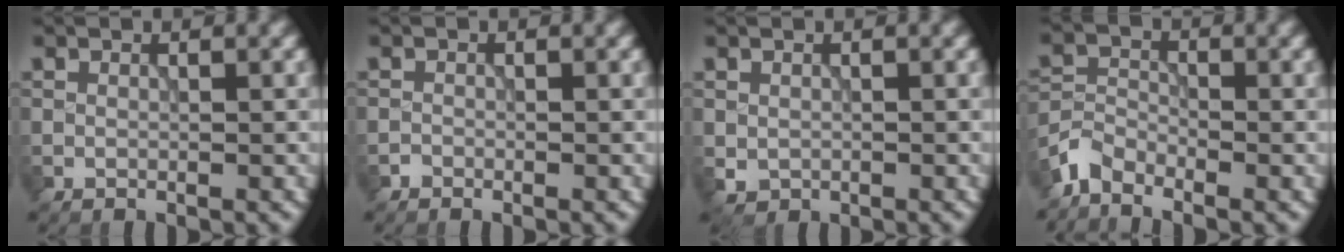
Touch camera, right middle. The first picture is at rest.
{"total": 0.5, "force": [-0.4, 0.3, 0.0], "torque": [0.002, -0.001, -0.010]}
{"total": 0.9, "force": [0.0, 0.9, 0.3], "torque": [-0.004, -0.005, 0.002]}
{"total": 2.7, "force": [-2.3, 1.0, 0.8], "torque": [-0.018, 0.002, -0.060]}